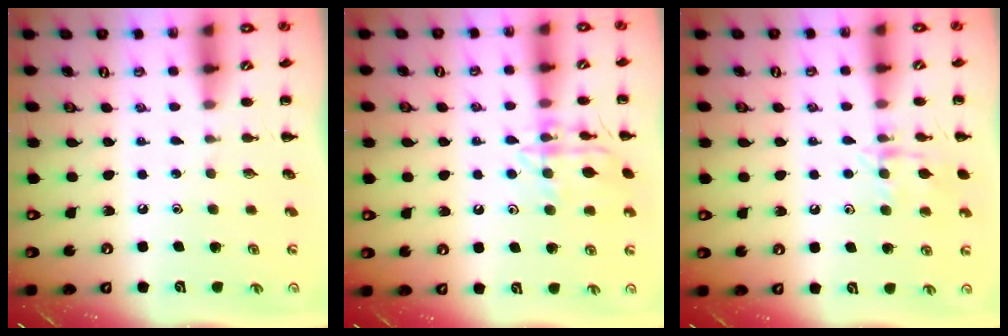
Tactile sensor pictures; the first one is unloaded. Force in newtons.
{"total": 13.7, "press": 13.7, "slide": 0.6}
{"total": 10.7, "press": 10.6, "slide": 0.7}